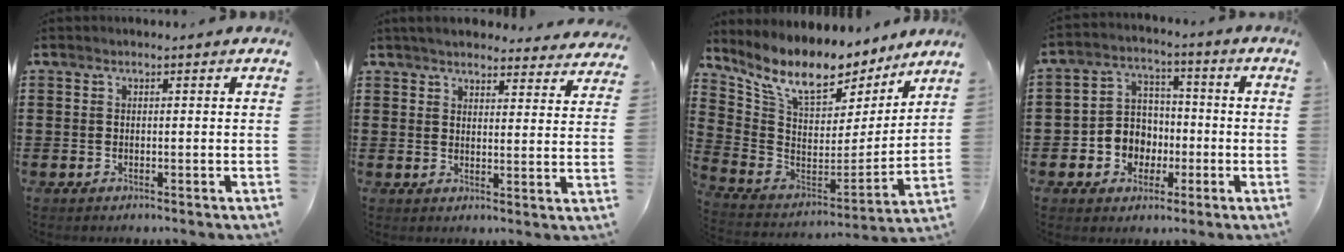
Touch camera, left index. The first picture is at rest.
{"total": 4.3, "force": [4.2, 0.3, 0.8], "torque": [-0.032, -0.018, 0.076]}
{"total": 11.1, "force": [8.7, 3.9, 5.6], "torque": [-0.142, -0.059, 0.153]}
{"total": 6.2, "force": [-1.5, 5.9, 1.5], "torque": [-0.053, 0.012, -0.029]}